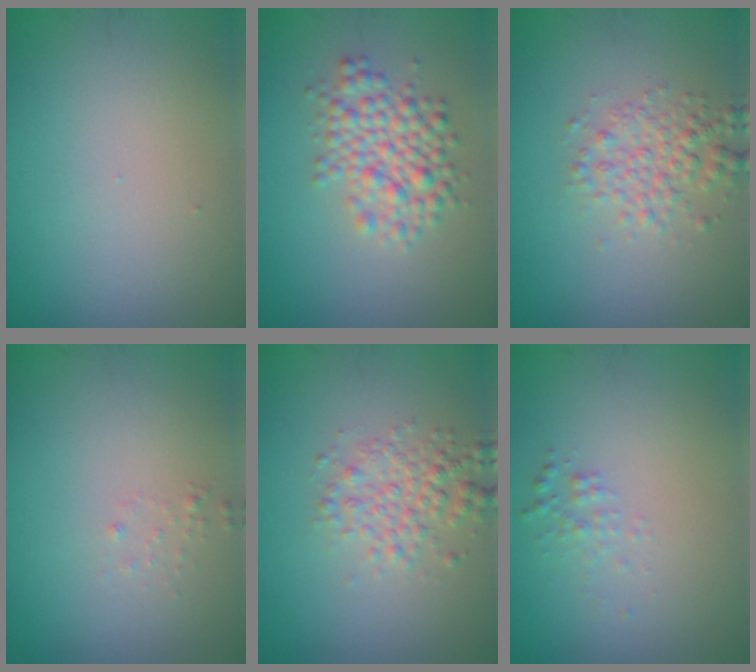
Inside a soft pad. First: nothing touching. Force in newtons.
{"total": 4.4, "press": 4.3, "slide": 0.2}
{"total": 2.9, "press": 2.9, "slide": 0.0}
{"total": 0.6, "press": 0.6, "slide": 0.1}
{"total": 2.9, "press": 2.9, "slide": 0.0}
{"total": 1.0, "press": 1.0, "slide": 0.0}